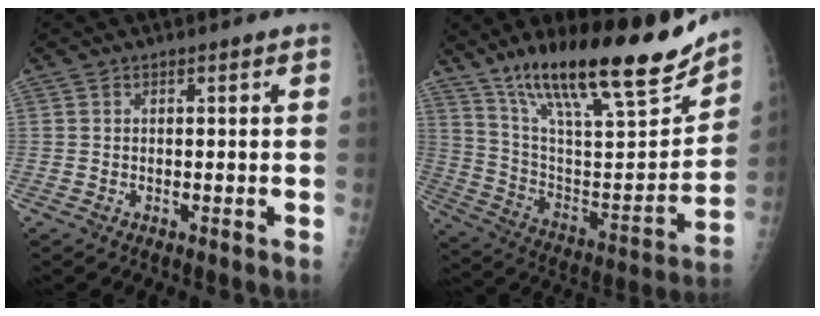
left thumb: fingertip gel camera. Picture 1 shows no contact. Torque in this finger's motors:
{"motor_torque": [0.76, 0.63, 1.41, -1.36, 0.17]}